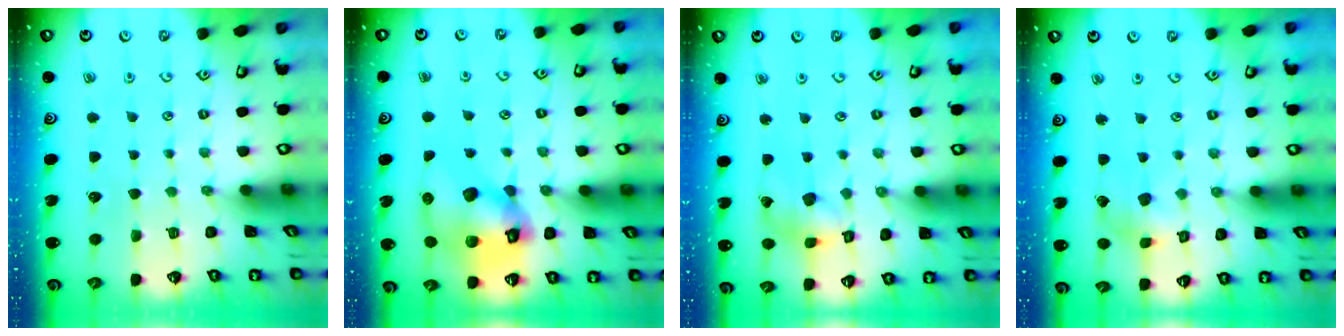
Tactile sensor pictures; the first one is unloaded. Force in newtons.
{"total": 14.5, "press": 14.3, "slide": 2.3}
{"total": 7.9, "press": 7.8, "slide": 0.9}
{"total": 5.4, "press": 5.3, "slide": 0.7}